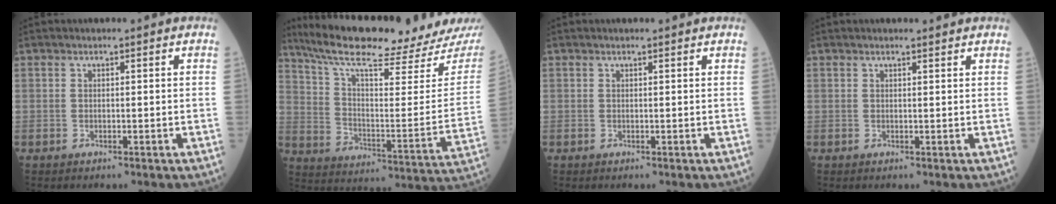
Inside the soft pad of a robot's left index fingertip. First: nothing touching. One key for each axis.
{"total": 23.3, "fx": 20.8, "fy": 0.5, "fz": 10.6, "tx": -0.178, "ty": -0.057, "tz": 0.302}
{"total": 0.9, "fx": 0.8, "fy": 0.0, "fz": 0.4, "tx": -0.009, "ty": 0.008, "tz": 0.012}
{"total": 1.3, "fx": 1.3, "fy": 0.0, "fz": 0.4, "tx": -0.010, "ty": 0.005, "tz": 0.019}